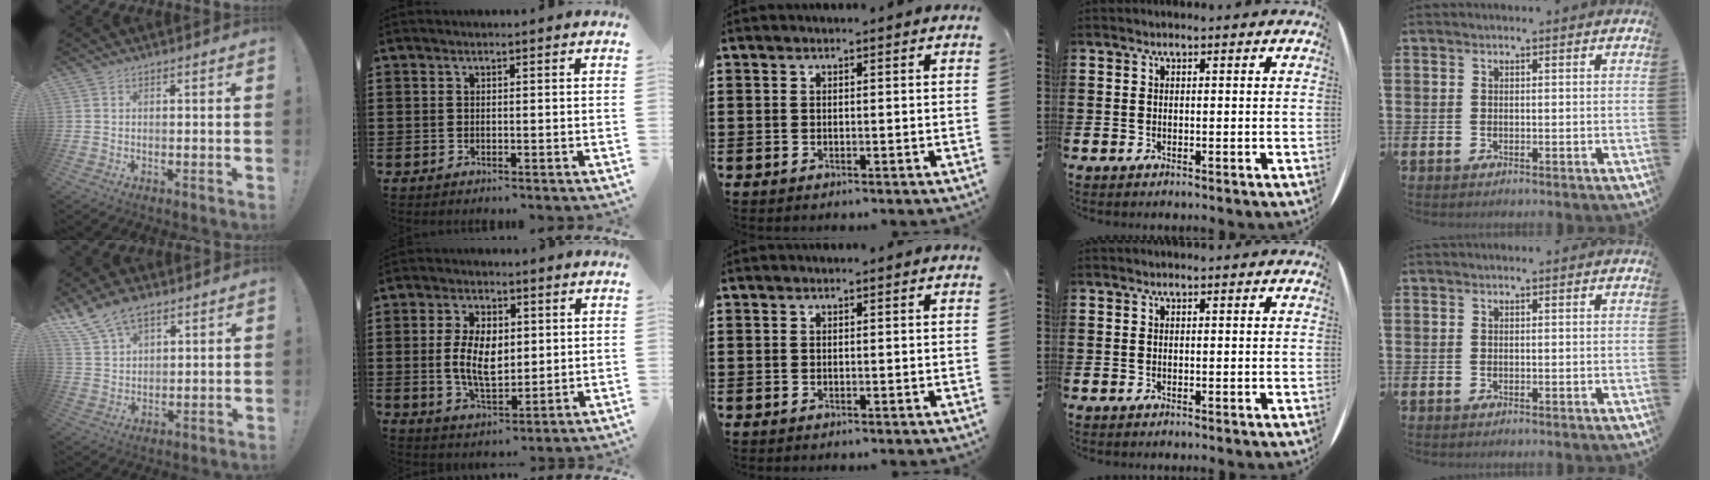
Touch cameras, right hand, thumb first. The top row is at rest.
{"thumb": {"total": 10.4, "force": [7.4, 5.6, 4.8], "torque": [-0.105, -0.030, 0.149]}, "index": {"total": 8.1, "force": [0.3, 4.5, 6.7], "torque": [-0.134, 0.008, 0.002]}}